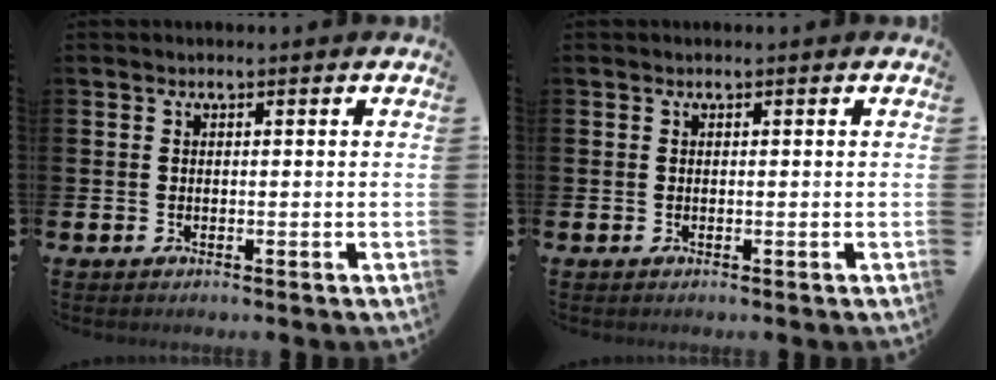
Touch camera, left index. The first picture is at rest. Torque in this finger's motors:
{"motor_torque": [-0.03, 0.03, 0.00, 0.00]}